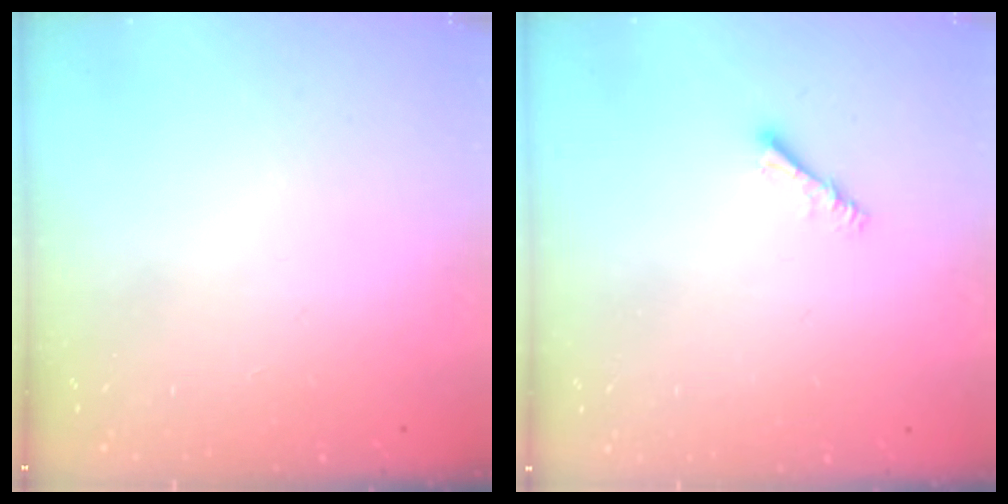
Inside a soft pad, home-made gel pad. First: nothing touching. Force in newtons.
{"total": 3.2, "press": 3.2, "slide": 0.6}